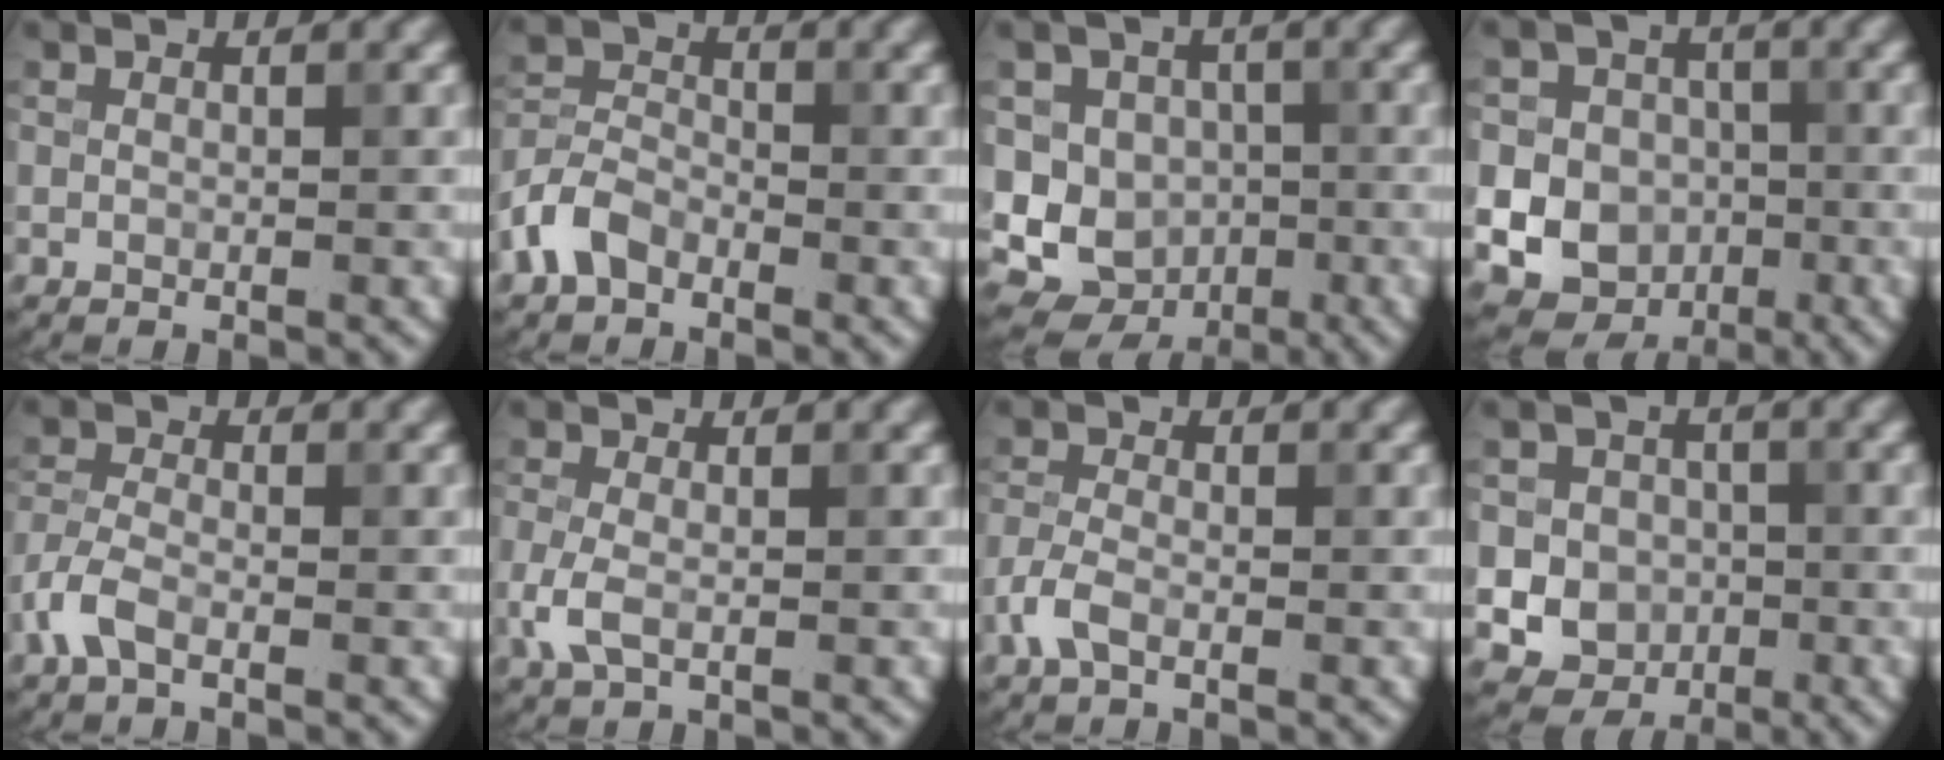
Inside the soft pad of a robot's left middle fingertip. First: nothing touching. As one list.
[{"total": 3.6, "force": [-2.2, 2.2, 1.8], "torque": [-0.036, 0.005, -0.055]}, {"total": 9.6, "force": [-2.1, 8.8, 3.1], "torque": [-0.049, 0.006, -0.055]}, {"total": 11.2, "force": [-2.0, 10.6, 3.0], "torque": [-0.070, 0.018, -0.057]}, {"total": 2.8, "force": [-1.6, 1.3, 1.9], "torque": [-0.049, 0.002, -0.046]}, {"total": 2.5, "force": [-0.8, 1.3, 2.0], "torque": [-0.054, -0.005, -0.020]}, {"total": 2.4, "force": [-1.3, 1.2, 1.7], "torque": [-0.043, 0.001, -0.035]}, {"total": 6.8, "force": [-1.1, 6.4, 2.0], "torque": [-0.018, 0.015, -0.049]}]